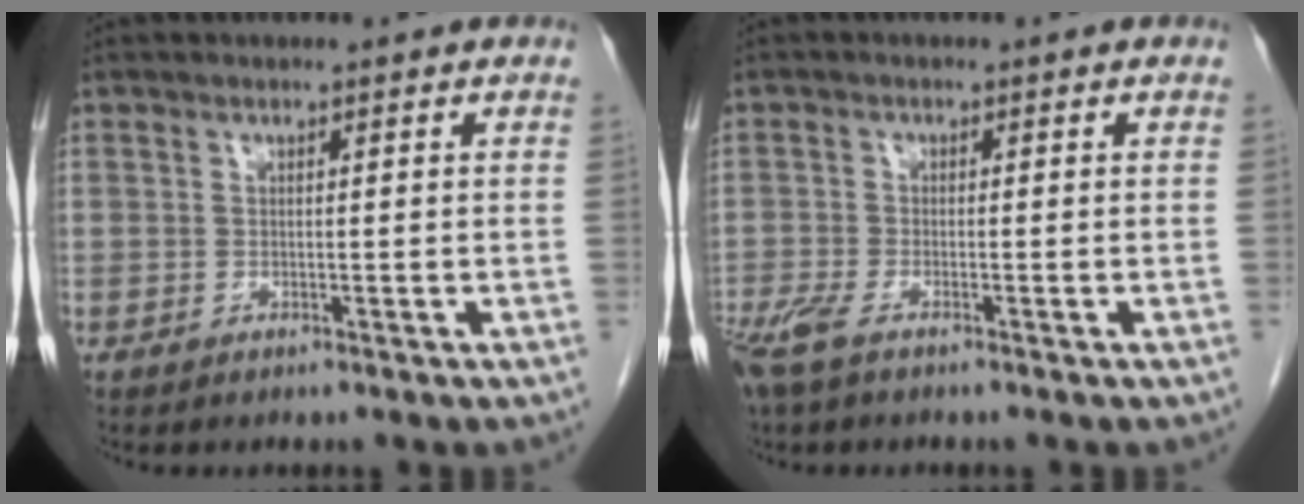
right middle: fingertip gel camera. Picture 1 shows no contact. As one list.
[{"total": 4.4, "force": [-3.1, 1.0, 2.9], "torque": [-0.068, -0.012, -0.061]}]